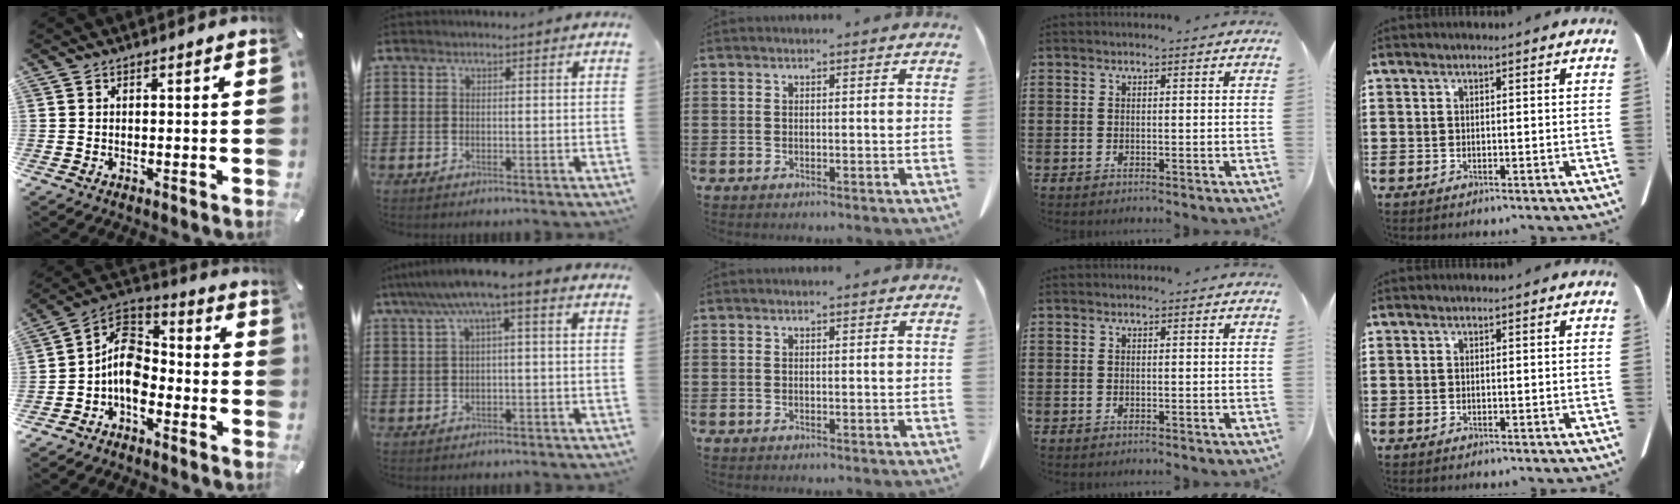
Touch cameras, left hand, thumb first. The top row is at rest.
{"thumb": {"total": 10.0, "force": [-4.4, 6.9, 5.7], "torque": [-0.124, 0.018, -0.084]}, "index": {"total": 4.4, "force": [0.2, 0.5, 4.4], "torque": [-0.083, 0.000, -0.003]}}